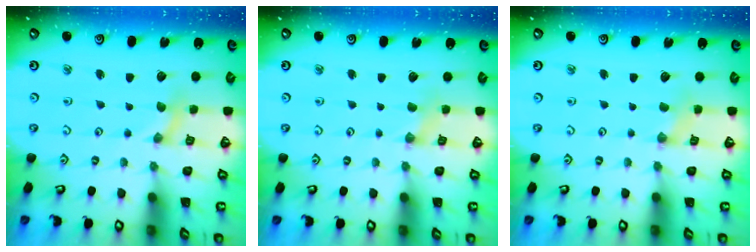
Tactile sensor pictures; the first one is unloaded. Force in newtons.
{"total": 1.0, "press": 1.0, "slide": 0.2}
{"total": 0.7, "press": 0.7, "slide": 0.2}